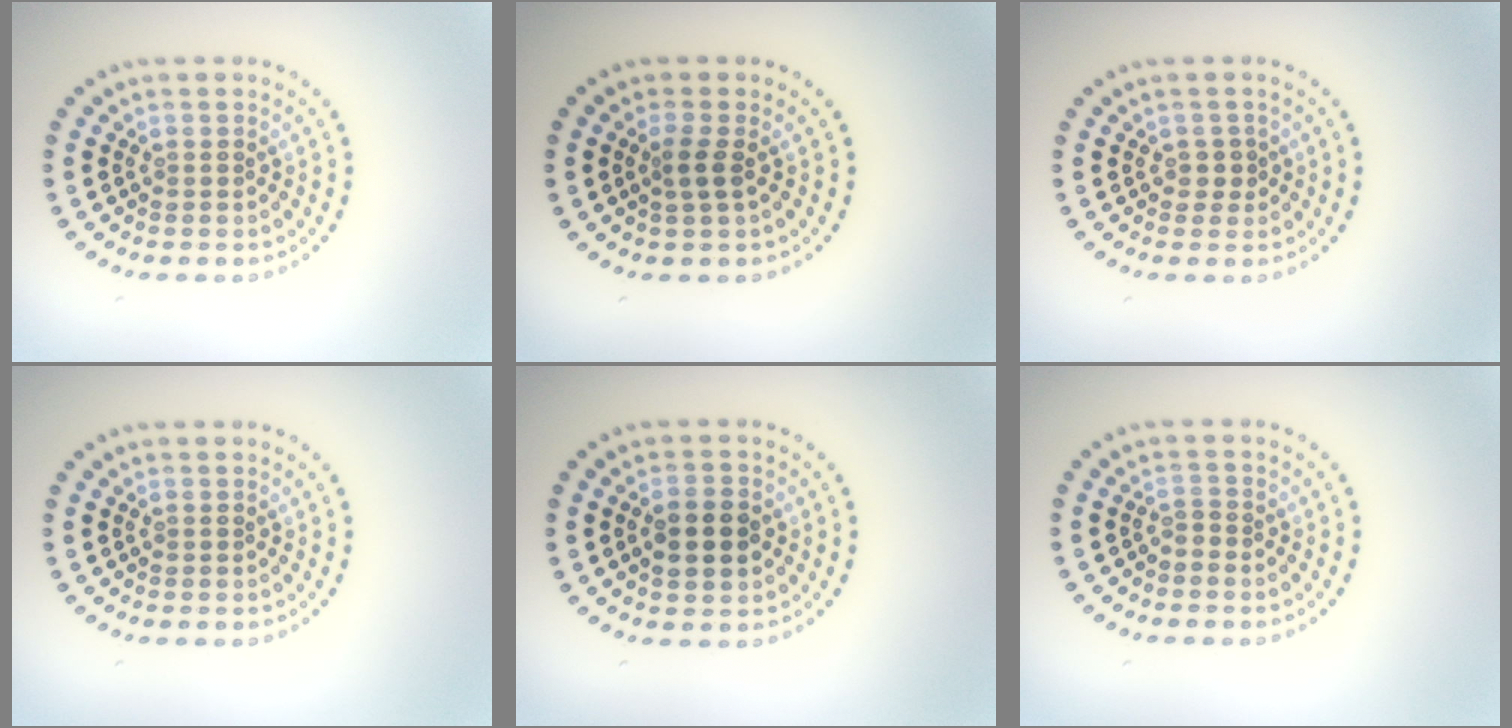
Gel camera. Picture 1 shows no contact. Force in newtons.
{"total": 1.6, "press": 1.3, "slide": 0.9}
{"total": 1.1, "press": 0.9, "slide": 0.6}
{"total": 0.0}
{"total": 3.8, "press": 3.8, "slide": 0.3}
{"total": 0.6, "press": 0.3, "slide": 0.5}